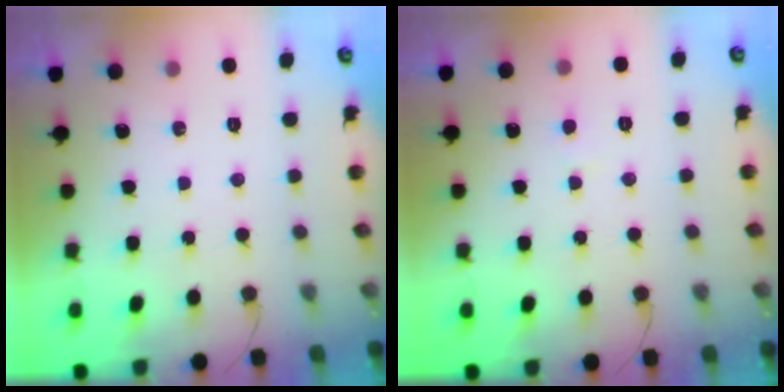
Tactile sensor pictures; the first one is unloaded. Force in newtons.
{"total": 1.1, "press": 1.1, "slide": 0.1}